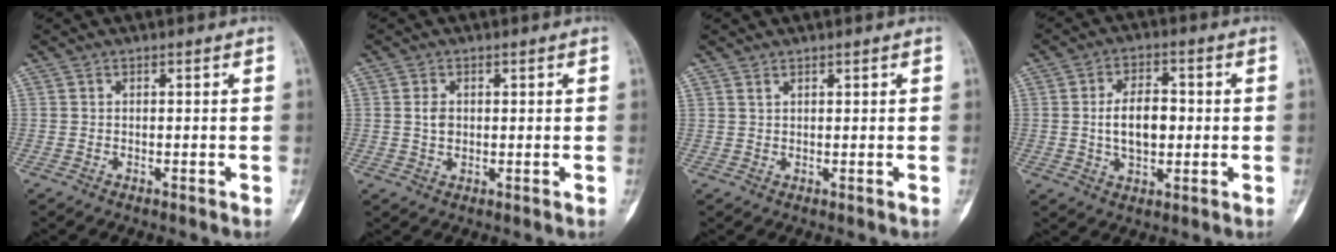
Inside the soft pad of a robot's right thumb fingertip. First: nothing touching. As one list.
[{"total": 2.6, "force": [0.4, 2.0, 1.7], "torque": [-0.019, 0.004, 0.006]}, {"total": 0.8, "force": [0.7, 0.3, 0.3], "torque": [0.007, -0.001, 0.011]}, {"total": 8.7, "force": [0.0, 5.3, 6.9], "torque": [-0.101, 0.011, -0.001]}]